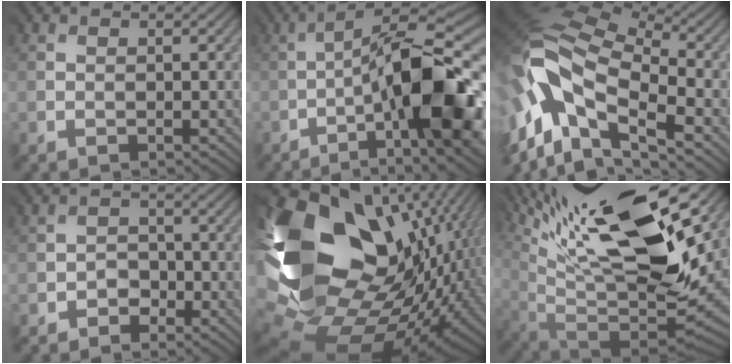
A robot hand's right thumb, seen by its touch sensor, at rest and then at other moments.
{"total": 15.6, "force": [-4.5, 4.6, 14.2], "torque": [-0.223, 0.006, -0.066]}
{"total": 15.7, "force": [-3.9, 8.2, 12.8], "torque": [-0.298, -0.004, -0.071]}
{"total": 1.9, "force": [-1.4, 1.2, 0.1], "torque": [0.002, 0.005, -0.028]}
{"total": 21.1, "force": [0.0, 15.5, 14.2], "torque": [-0.322, -0.056, 0.044]}
{"total": 18.7, "force": [11.1, 5.2, 14.2], "torque": [-0.263, 0.013, 0.188]}